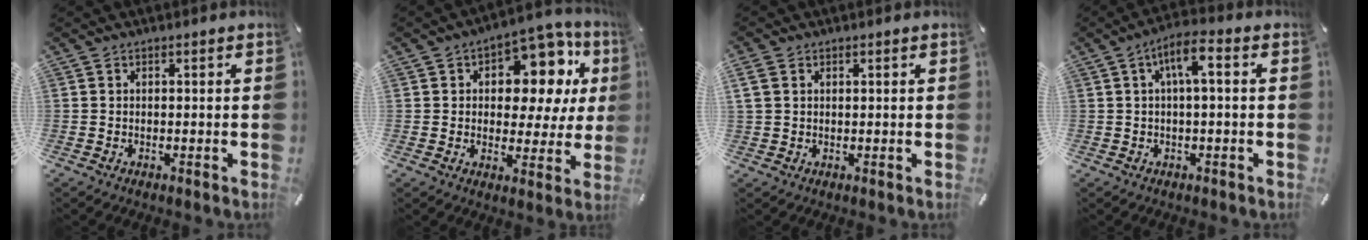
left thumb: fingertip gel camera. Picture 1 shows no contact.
{"total": 13.3, "force": [6.0, 8.4, 8.4], "torque": [-0.106, -0.047, 0.104]}
{"total": 2.4, "force": [1.0, 1.8, 1.2], "torque": [-0.027, 0.003, 0.020]}
{"total": 6.3, "force": [0.7, 1.7, 6.0], "torque": [-0.108, 0.008, 0.009]}